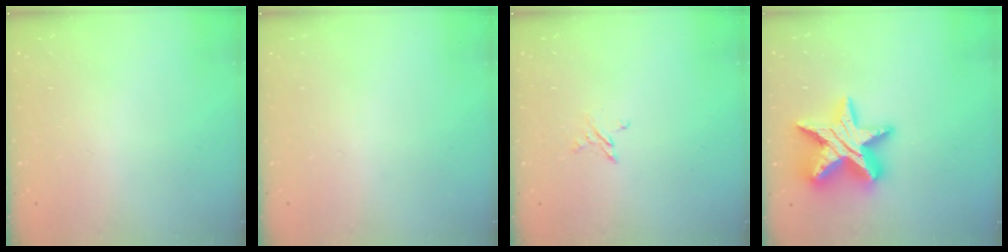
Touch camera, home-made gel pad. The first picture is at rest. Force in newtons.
{"total": 0.0}
{"total": 3.2, "press": 3.2, "slide": 0.4}
{"total": 20.9, "press": 20.9, "slide": 1.3}